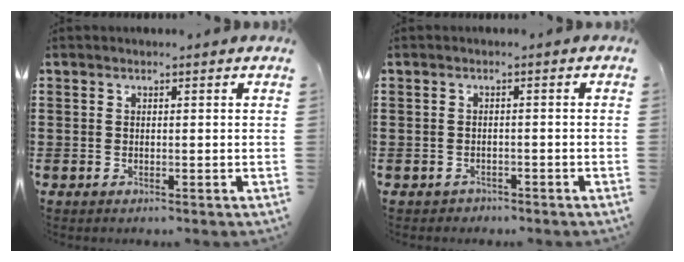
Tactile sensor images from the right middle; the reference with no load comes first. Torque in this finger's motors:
{"motor_torque": [0.32, -0.21, 0.00, 0.00]}